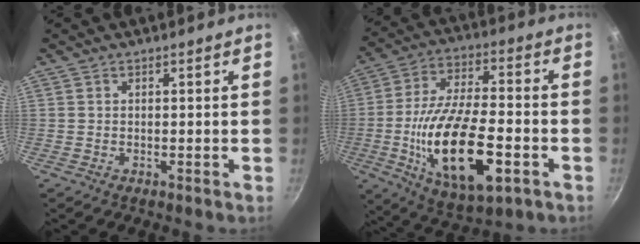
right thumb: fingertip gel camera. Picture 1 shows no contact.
{"total": 21.5, "force": [-5.9, 9.1, 18.6], "torque": [-0.334, 0.016, -0.099]}